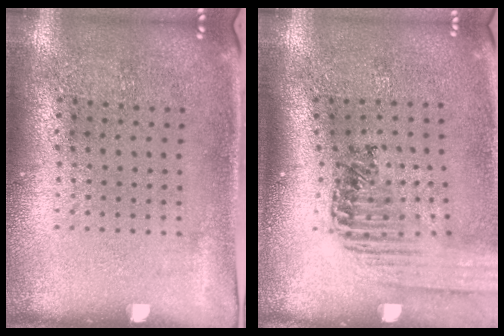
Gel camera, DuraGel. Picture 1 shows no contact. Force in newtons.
{"total": 1.5, "press": 1.4, "slide": 0.3}